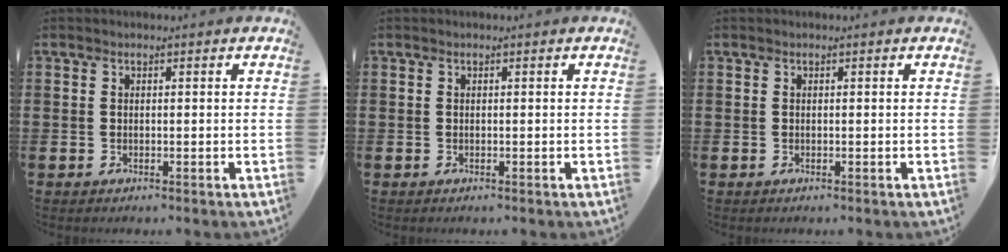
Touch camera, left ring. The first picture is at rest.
{"total": 0.0}
{"total": 0.0}